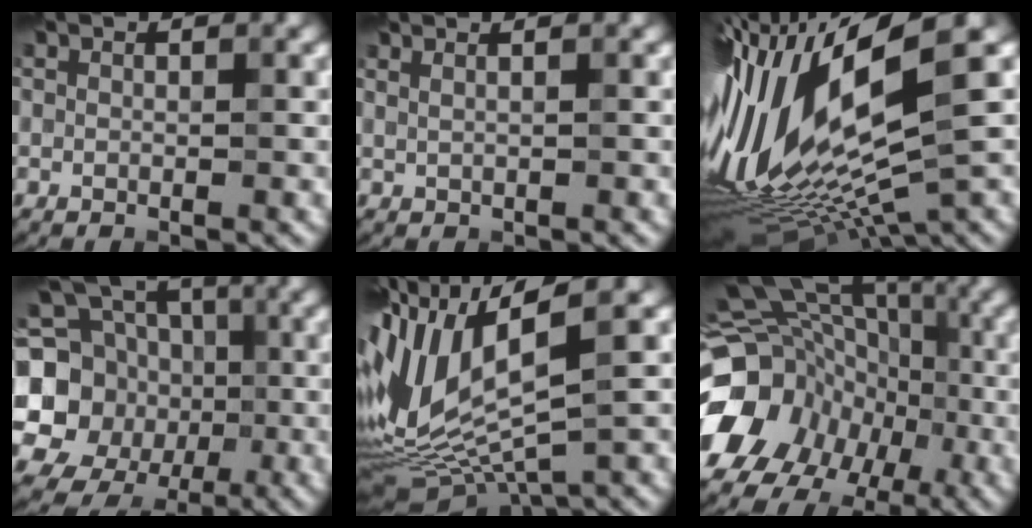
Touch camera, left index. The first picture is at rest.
{"total": 1.4, "force": [1.1, 0.4, 0.8], "torque": [-0.008, 0.003, 0.008]}
{"total": 17.7, "force": [0.1, 4.4, 17.1], "torque": [-0.345, -0.029, 0.012]}
{"total": 13.7, "force": [-0.4, 12.2, 6.1], "torque": [-0.146, 0.012, -0.023]}
{"total": 11.0, "force": [-0.3, 4.3, 10.2], "torque": [-0.238, -0.003, 0.007]}
{"total": 18.2, "force": [-4.9, 15.3, 8.4], "torque": [-0.160, -0.009, -0.104]}